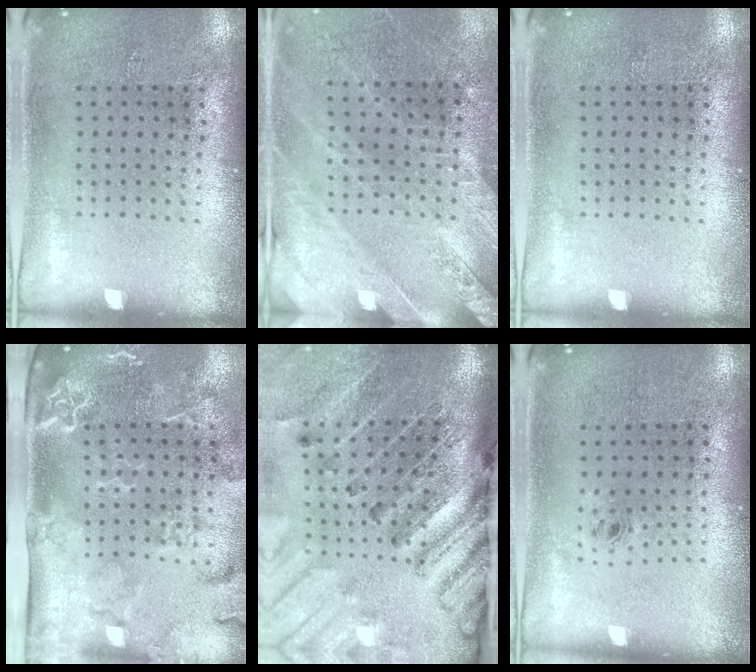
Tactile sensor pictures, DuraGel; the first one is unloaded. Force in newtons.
{"total": 2.5, "press": 2.5, "slide": 0.4}
{"total": 0.0}
{"total": 2.9, "press": 2.4, "slide": 1.7}
{"total": 4.5, "press": 3.3, "slide": 3.0}
{"total": 0.7, "press": 0.3, "slide": 0.6}